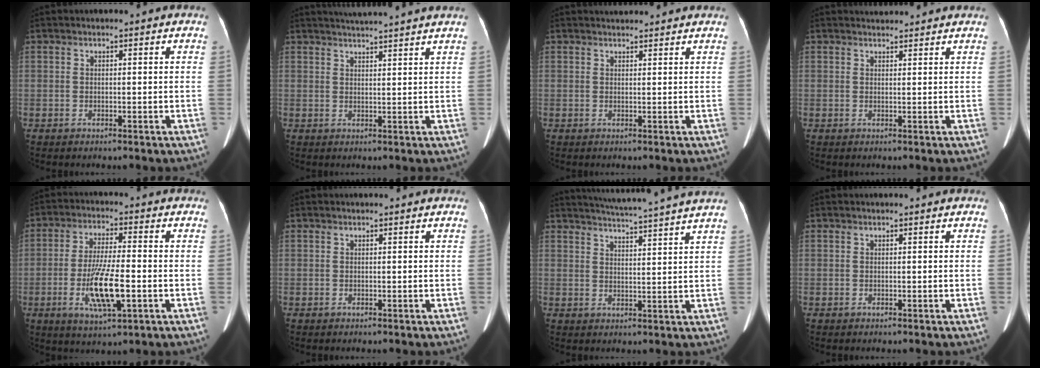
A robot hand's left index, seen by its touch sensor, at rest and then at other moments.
{"total": 8.9, "force": [8.1, -1.1, 3.4], "torque": [-0.051, 0.021, 0.101]}
{"total": 4.0, "force": [3.9, 0.5, 0.8], "torque": [-0.014, 0.027, 0.047]}
{"total": 2.8, "force": [2.8, 0.4, 0.2], "torque": [-0.011, 0.022, 0.038]}
{"total": 9.8, "force": [-2.8, 1.6, 9.3], "torque": [-0.180, -0.010, -0.048]}
{"total": 0.0}
{"total": 13.9, "force": [12.7, -1.5, 5.6], "torque": [-0.098, -0.011, 0.161]}
{"total": 0.0}